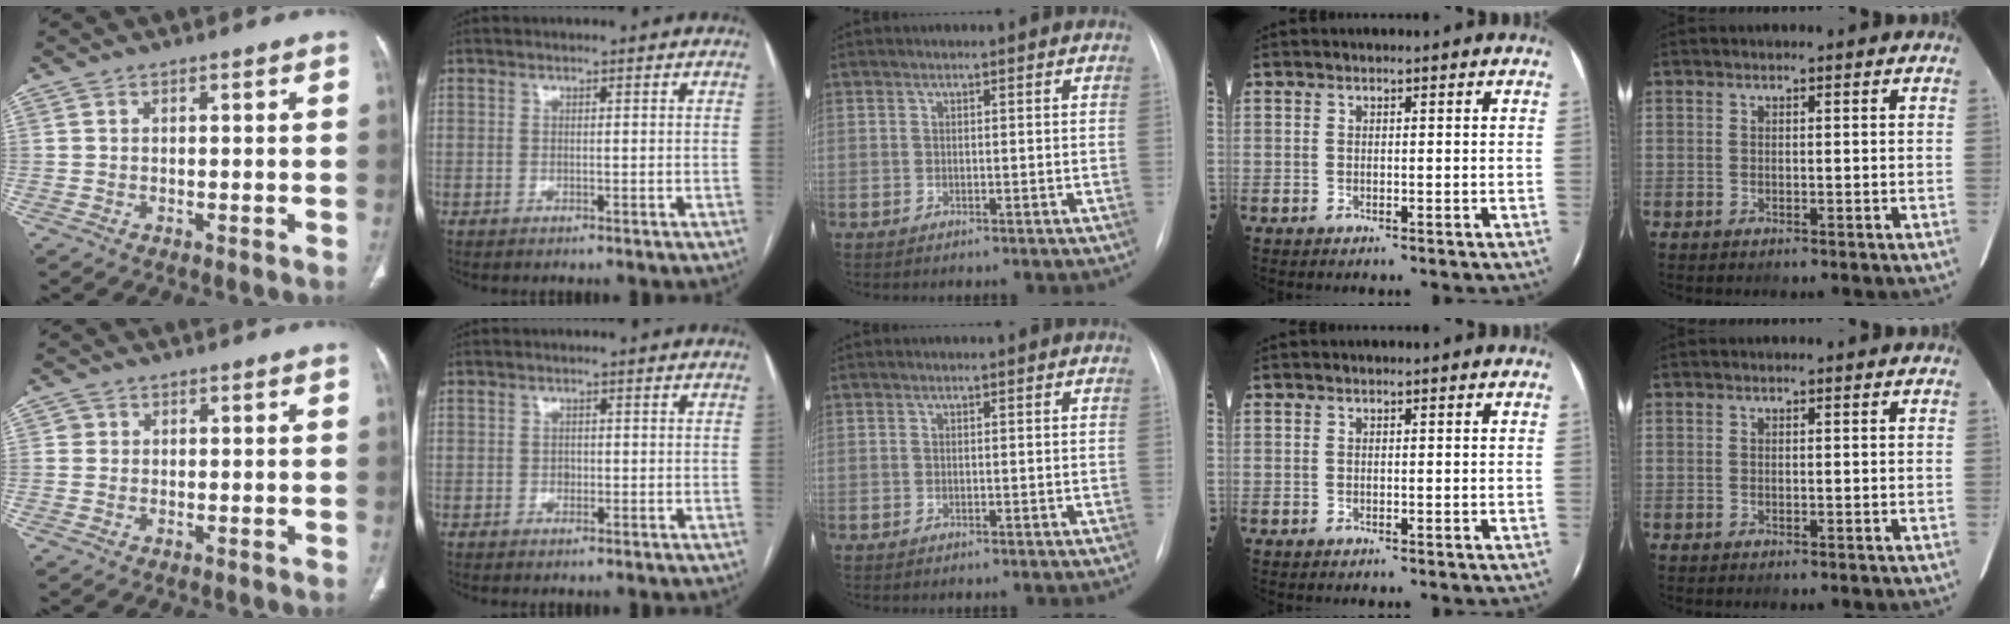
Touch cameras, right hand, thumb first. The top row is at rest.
{"thumb": {"total": 1.0, "force": [0.2, 1.0, 0.1], "torque": [0.007, 0.003, 0.003]}, "index": {"total": 0.9, "force": [-0.2, 0.7, 0.4], "torque": [-0.005, 0.003, -0.004]}}